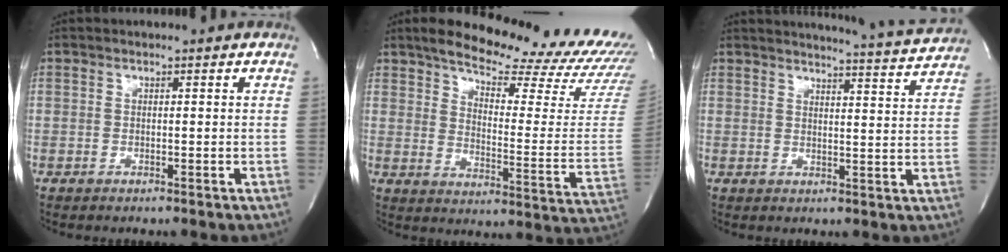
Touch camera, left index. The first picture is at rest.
{"total": 25.3, "force": [22.3, 3.3, 11.5], "torque": [-0.167, -0.090, 0.271]}
{"total": 10.4, "force": [10.2, -0.9, 1.6], "torque": [-0.031, -0.034, 0.117]}